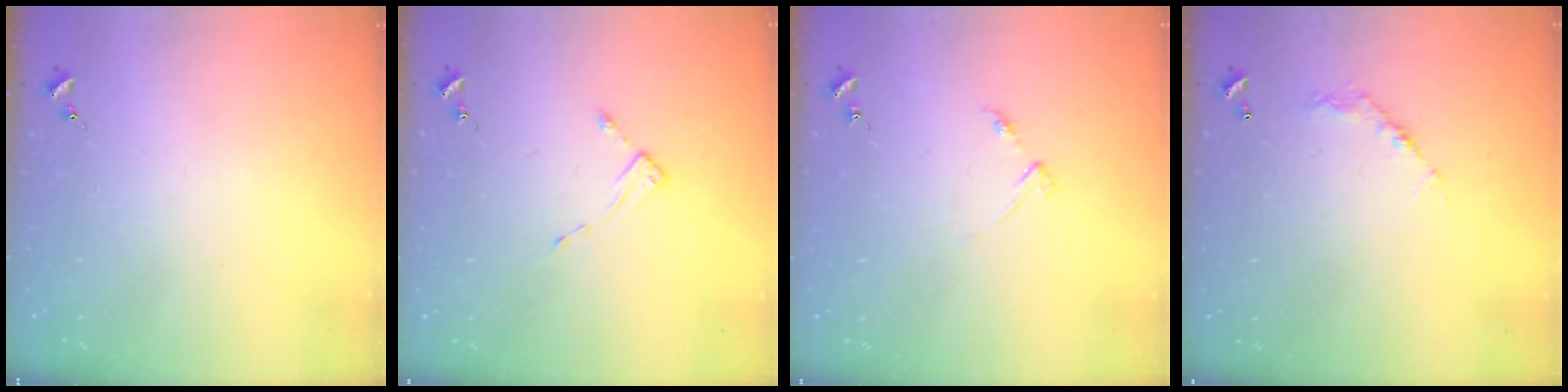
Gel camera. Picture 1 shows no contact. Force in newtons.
{"total": 2.6, "press": 2.6, "slide": 0.3}
{"total": 3.4, "press": 3.4, "slide": 0.4}
{"total": 6.3, "press": 6.3, "slide": 0.4}